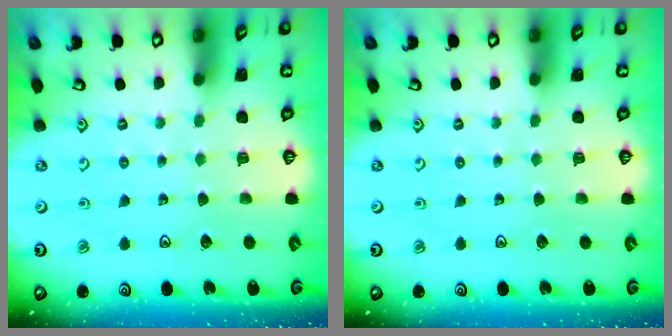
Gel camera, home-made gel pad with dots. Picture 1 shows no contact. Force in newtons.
{"total": 0.0}